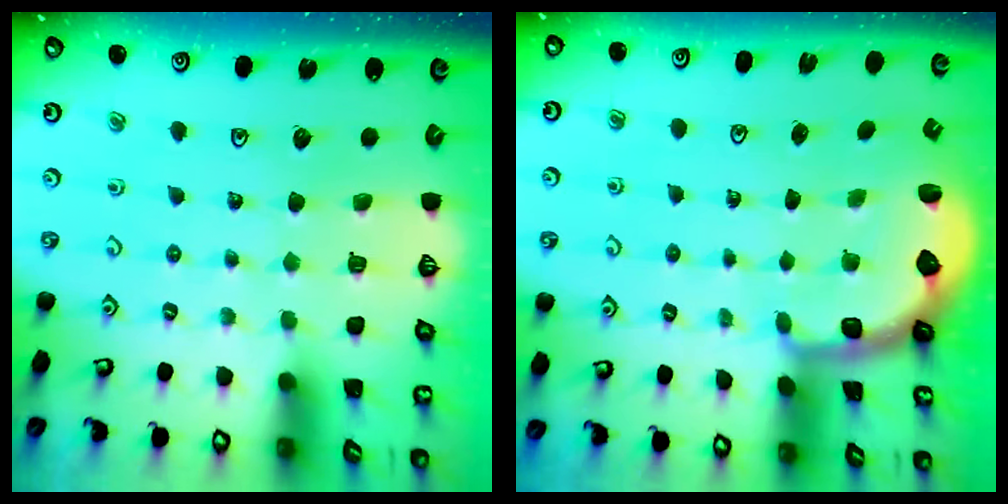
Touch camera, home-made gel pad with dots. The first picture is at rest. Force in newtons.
{"total": 2.9, "press": 1.8, "slide": 2.2}